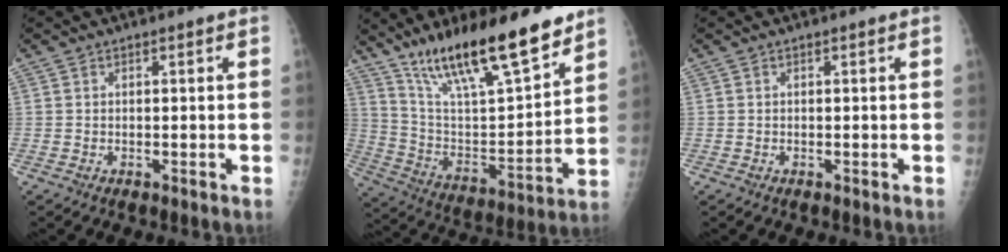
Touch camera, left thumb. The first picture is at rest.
{"total": 22.6, "force": [16.4, 5.1, 14.7], "torque": [-0.224, -0.073, 0.292]}
{"total": 0.0}